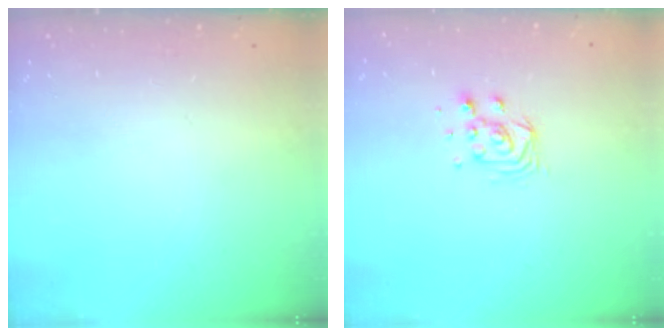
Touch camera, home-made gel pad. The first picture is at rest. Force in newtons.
{"total": 5.2, "press": 5.2, "slide": 0.3}